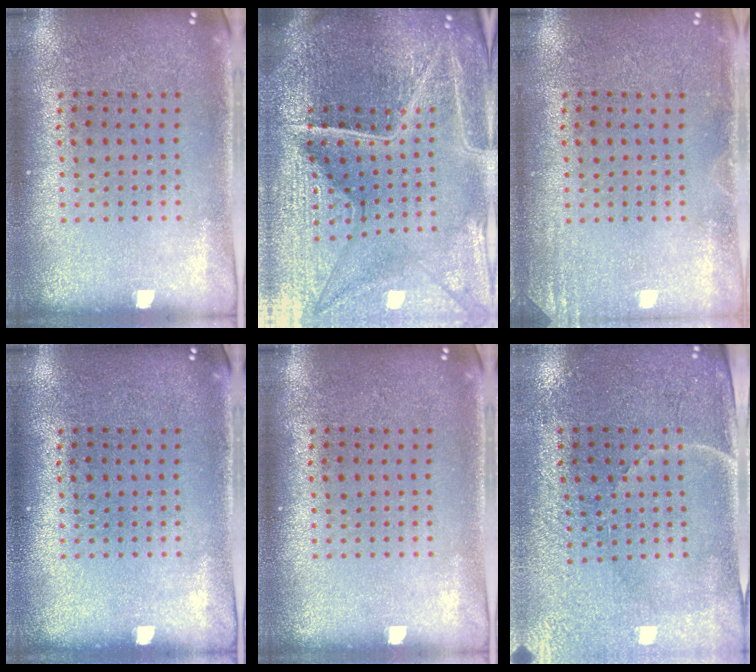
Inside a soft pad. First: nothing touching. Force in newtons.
{"total": 6.5, "press": 5.7, "slide": 3.1}
{"total": 1.6, "press": 1.6, "slide": 0.3}
{"total": 0.0}
{"total": 0.0}
{"total": 3.4, "press": 3.2, "slide": 1.3}